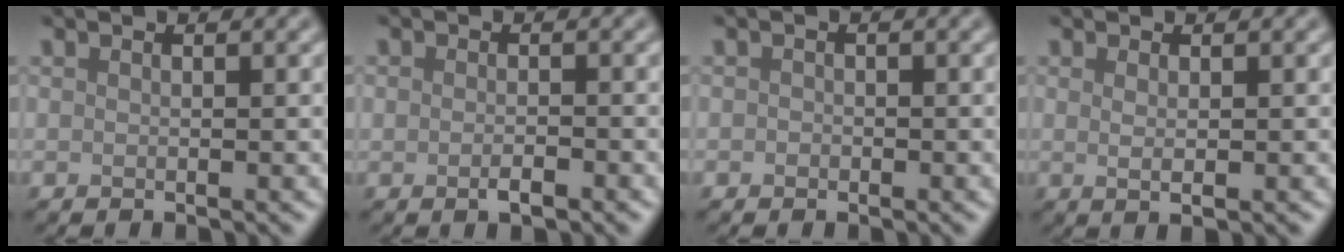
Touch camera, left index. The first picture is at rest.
{"total": 1.5, "force": [-0.7, 0.7, 1.1], "torque": [-0.020, -0.001, -0.013]}
{"total": 0.7, "force": [-0.3, 0.6, 0.1], "torque": [0.000, -0.004, -0.007]}
{"total": 1.4, "force": [0.2, 0.4, 1.3], "torque": [-0.020, 0.000, 0.002]}